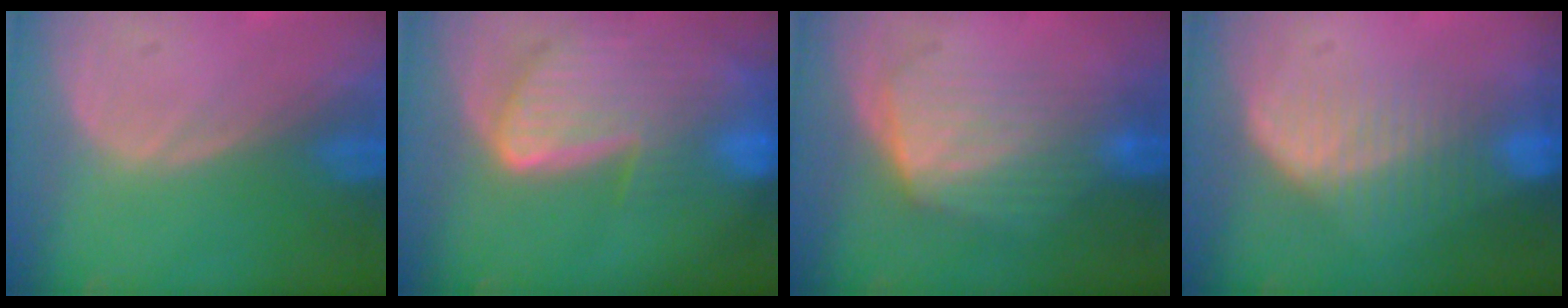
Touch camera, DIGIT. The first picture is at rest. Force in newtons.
{"total": 9.8, "press": 8.3, "slide": 5.3}
{"total": 7.0, "press": 6.4, "slide": 2.8}
{"total": 7.1, "press": 6.6, "slide": 2.6}